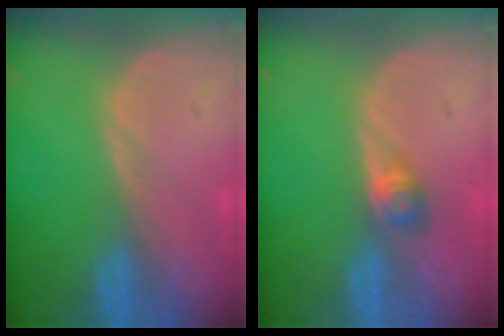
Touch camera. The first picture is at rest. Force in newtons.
{"total": 2.8, "press": 2.5, "slide": 1.2}